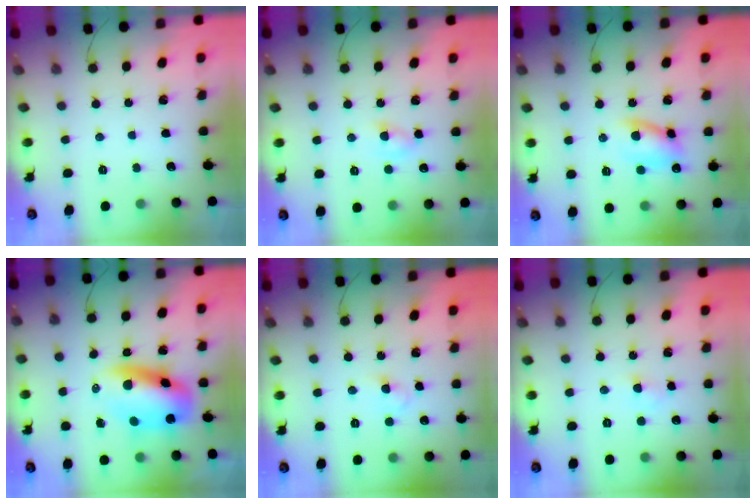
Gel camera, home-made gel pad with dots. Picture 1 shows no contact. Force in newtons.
{"total": 2.4, "press": 2.2, "slide": 1.0}
{"total": 9.3, "press": 9.2, "slide": 1.5}
{"total": 11.7, "press": 11.4, "slide": 2.9}
{"total": 2.0, "press": 1.8, "slide": 0.9}
{"total": 2.1, "press": 1.8, "slide": 0.9}